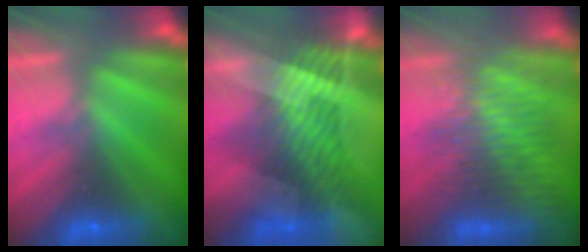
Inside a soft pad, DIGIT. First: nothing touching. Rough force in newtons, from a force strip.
{"total": 8.4}
{"total": 3.2}